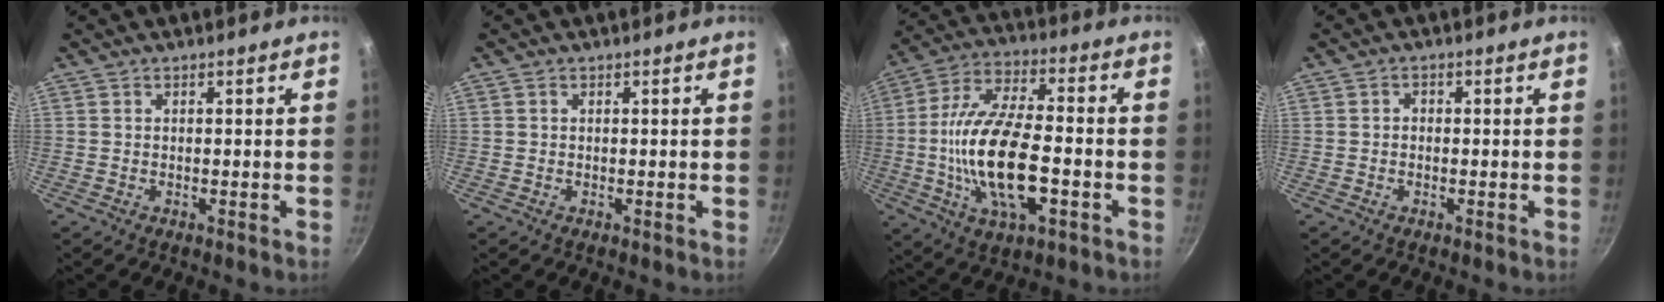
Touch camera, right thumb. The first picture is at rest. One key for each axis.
{"total": 0.0}
{"total": 18.9, "fx": -3.8, "fy": 8.2, "fz": 16.6, "tx": -0.313, "ty": 0.021, "tz": -0.076}
{"total": 1.1, "fx": -0.2, "fy": 0.9, "fz": 0.6, "tx": -0.011, "ty": 0.006, "tz": -0.005}